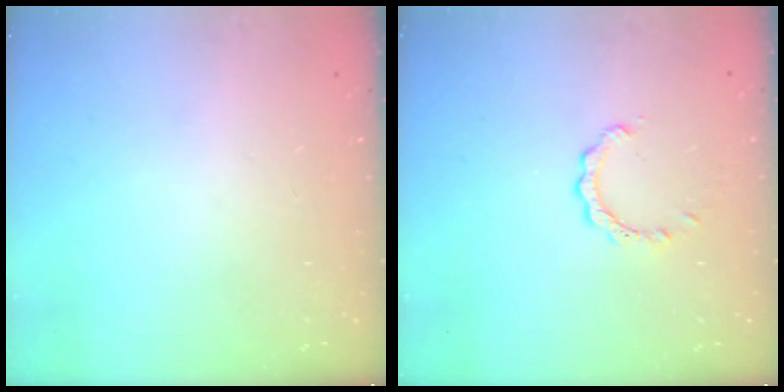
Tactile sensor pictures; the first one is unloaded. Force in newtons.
{"total": 3.0, "press": 3.0, "slide": 0.1}